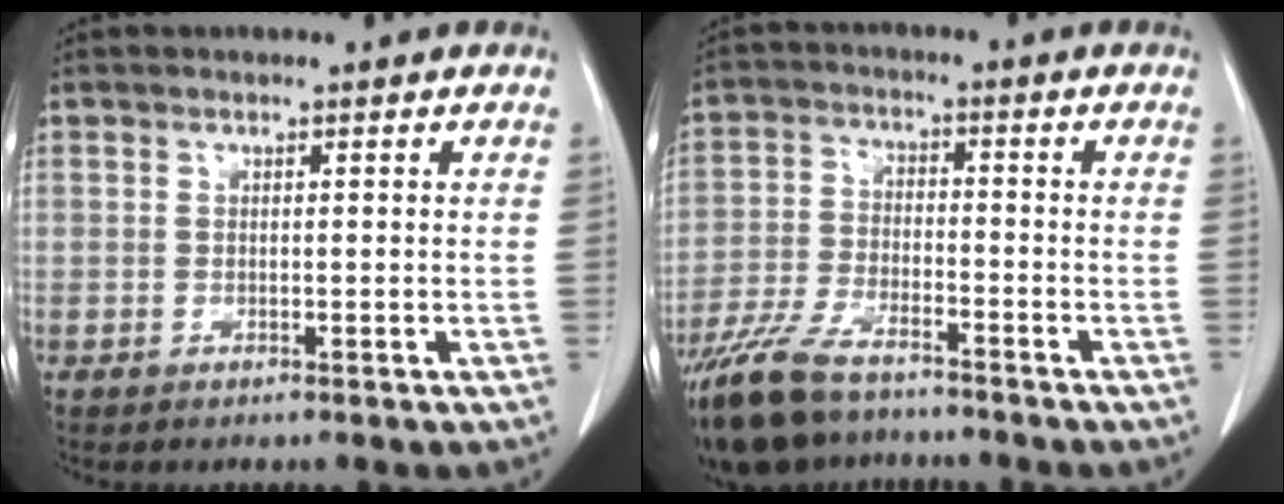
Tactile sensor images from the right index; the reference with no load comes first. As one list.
[{"total": 12.0, "force": [-9.4, 4.1, 6.2], "torque": [-0.129, -0.021, -0.170]}]